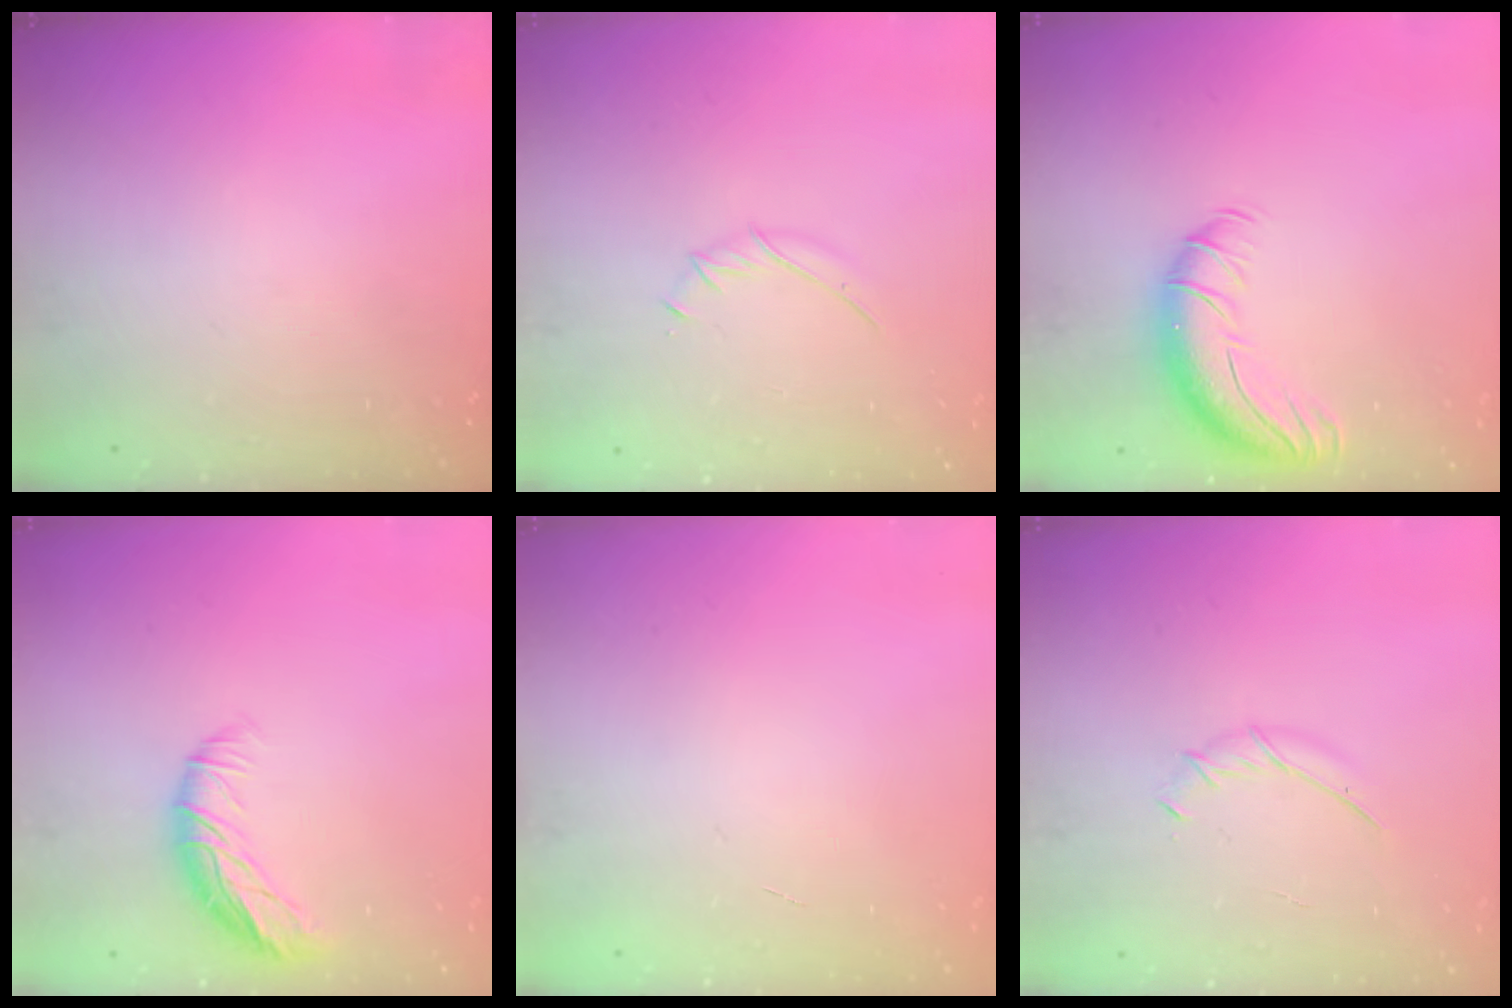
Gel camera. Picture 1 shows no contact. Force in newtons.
{"total": 3.8, "press": 3.7, "slide": 0.9}
{"total": 11.0, "press": 10.7, "slide": 2.6}
{"total": 9.3, "press": 9.1, "slide": 2.1}
{"total": 0.0}
{"total": 4.3, "press": 4.2, "slide": 0.6}